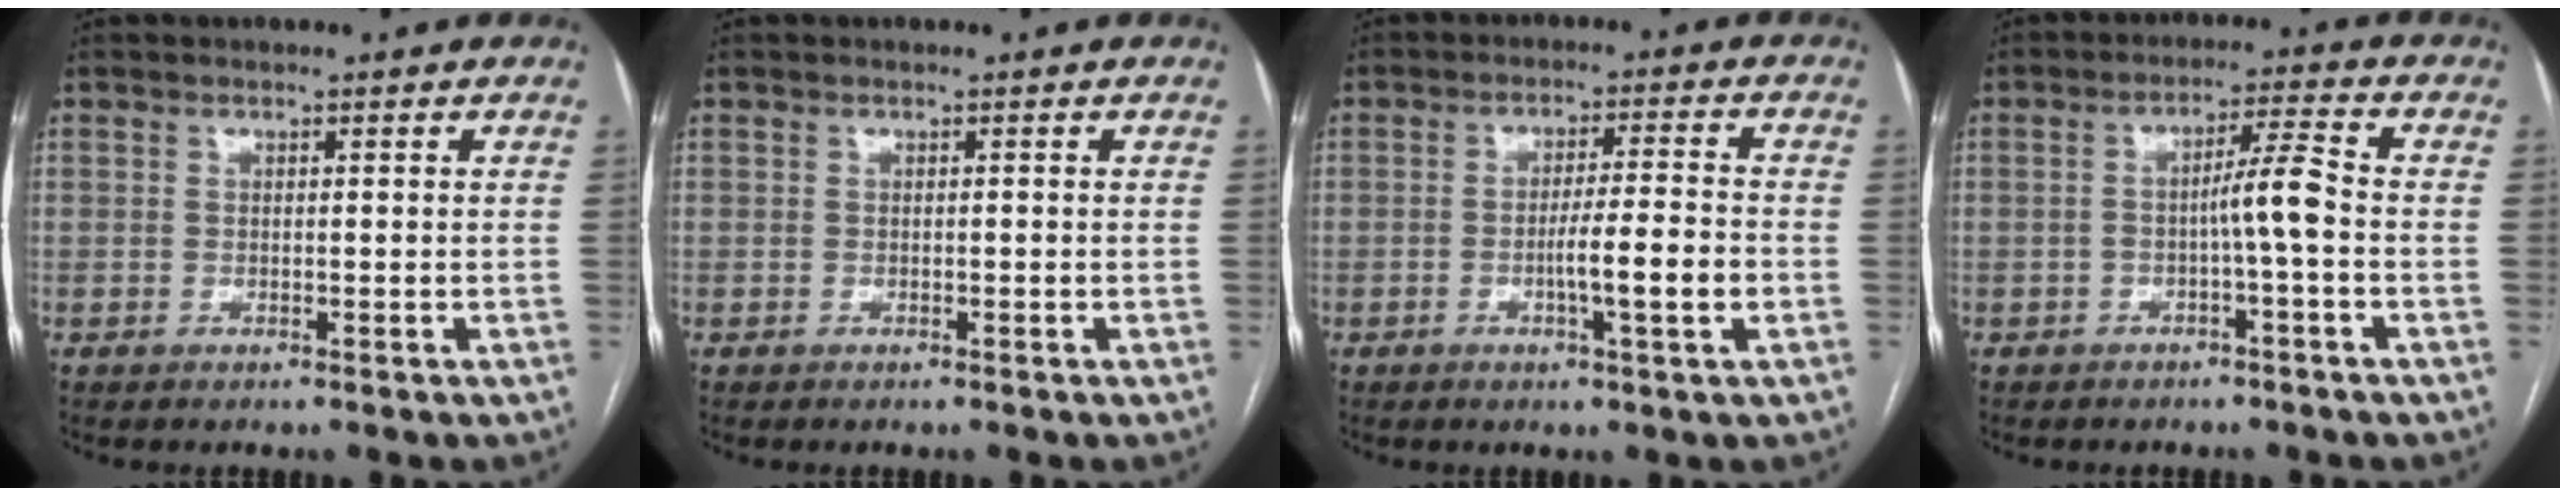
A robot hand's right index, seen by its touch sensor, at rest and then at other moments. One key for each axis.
{"total": 0.0}
{"total": 6.9, "fx": -1.9, "fy": -0.1, "fz": 6.6, "tx": -0.105, "ty": 0.000, "tz": -0.031}
{"total": 5.0, "fx": -1.1, "fy": -0.3, "fz": 4.8, "tx": -0.077, "ty": 0.014, "tz": -0.018}